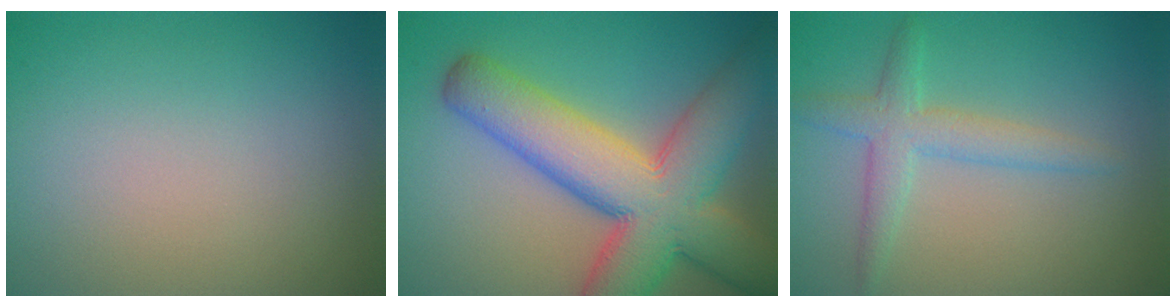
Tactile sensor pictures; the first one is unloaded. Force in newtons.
{"total": 12.1, "press": 12.0, "slide": 0.5}
{"total": 3.0, "press": 3.0, "slide": 0.1}